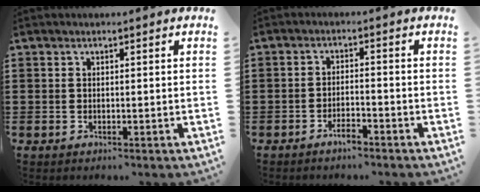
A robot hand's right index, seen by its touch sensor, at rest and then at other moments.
{"total": 2.6, "force": [-2.2, 0.3, 1.4], "torque": [-0.032, 0.003, -0.045]}